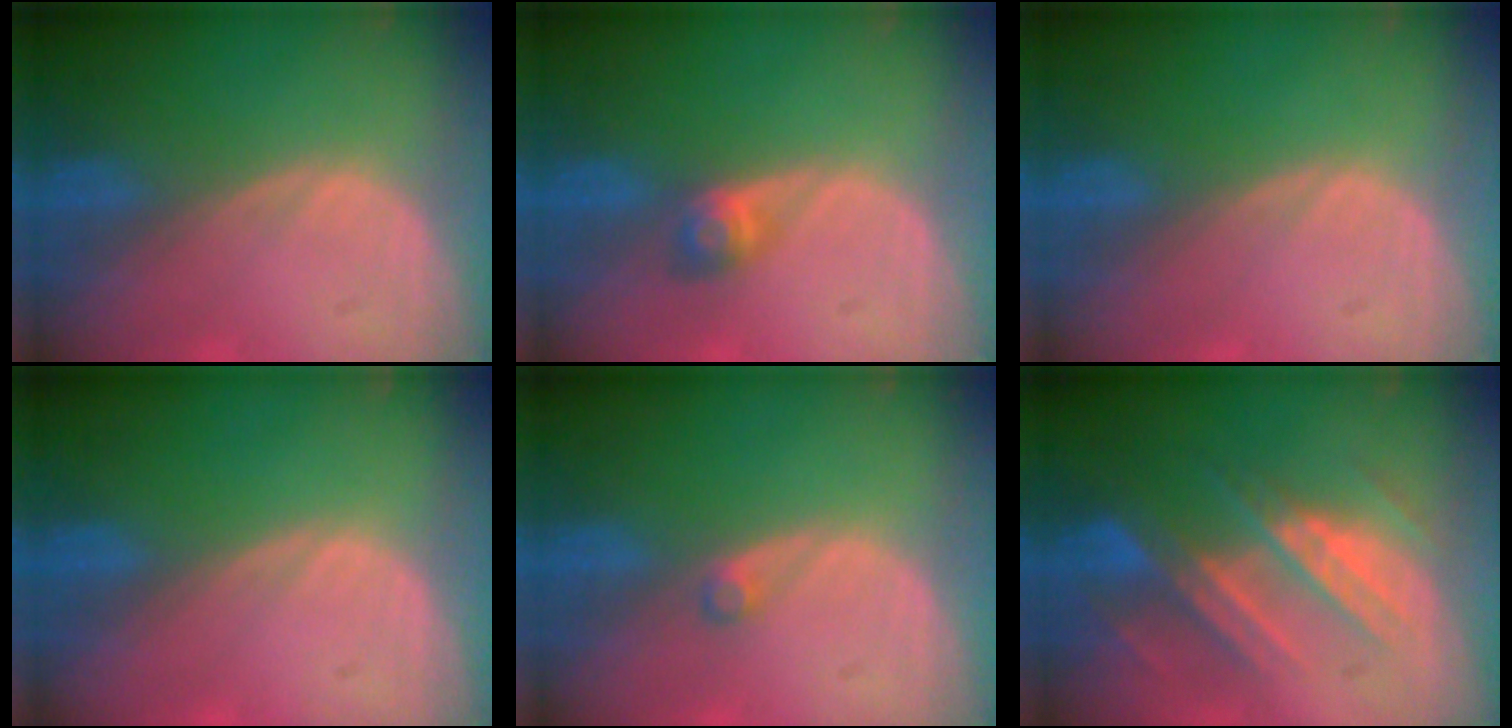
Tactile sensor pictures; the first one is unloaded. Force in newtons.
{"total": 2.8, "press": 2.6, "slide": 1.2}
{"total": 0.0}
{"total": 0.0}
{"total": 1.0, "press": 1.0, "slide": 0.2}
{"total": 9.0, "press": 7.9, "slide": 4.2}